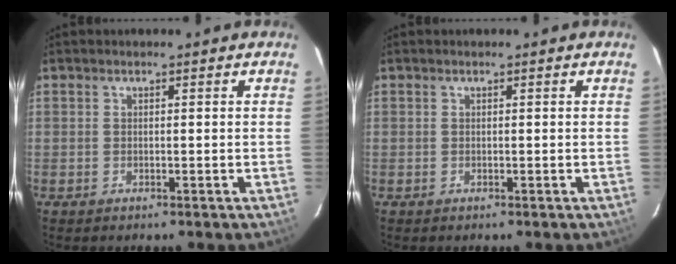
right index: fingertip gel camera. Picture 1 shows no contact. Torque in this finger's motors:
{"motor_torque": [0.00, 0.00, 0.00, 0.00]}